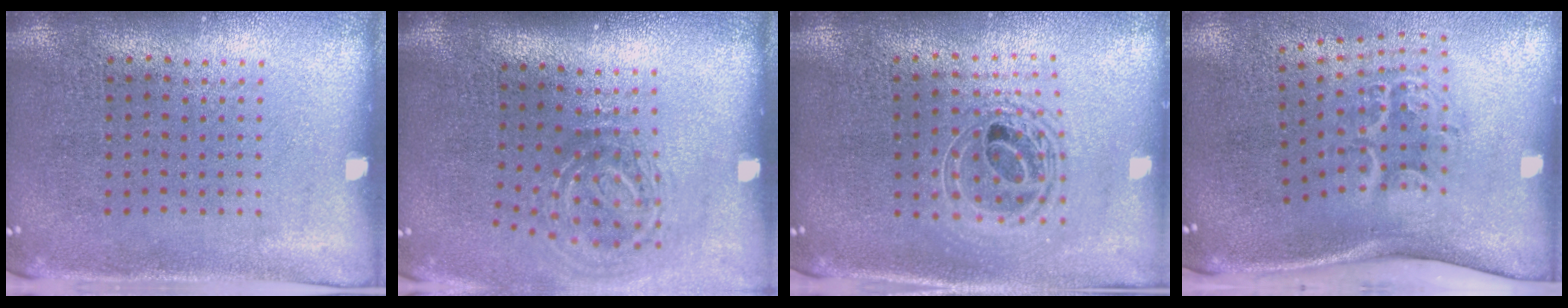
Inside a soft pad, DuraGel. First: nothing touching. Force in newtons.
{"total": 2.0, "press": 1.2, "slide": 1.6}
{"total": 2.0, "press": 1.5, "slide": 1.3}
{"total": 2.2, "press": 1.4, "slide": 1.7}